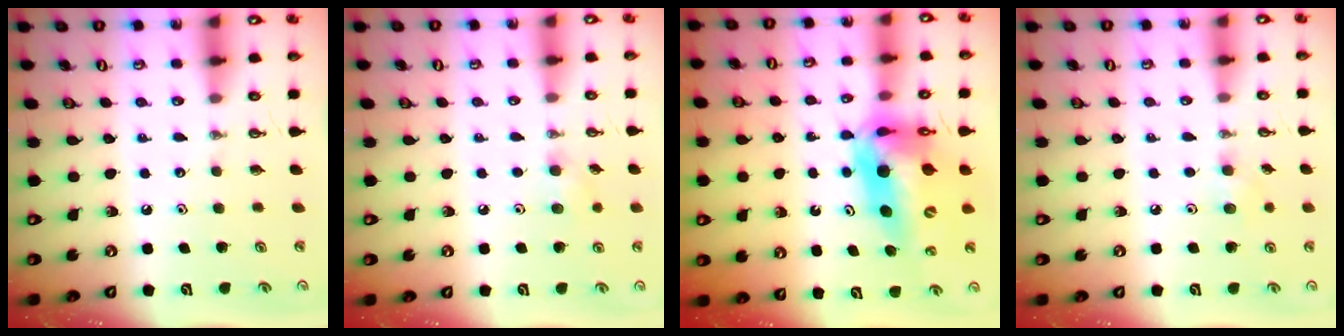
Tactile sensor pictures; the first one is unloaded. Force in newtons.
{"total": 6.4, "press": 6.3, "slide": 1.6}
{"total": 15.7, "press": 15.3, "slide": 3.5}
{"total": 5.6, "press": 5.4, "slide": 1.5}